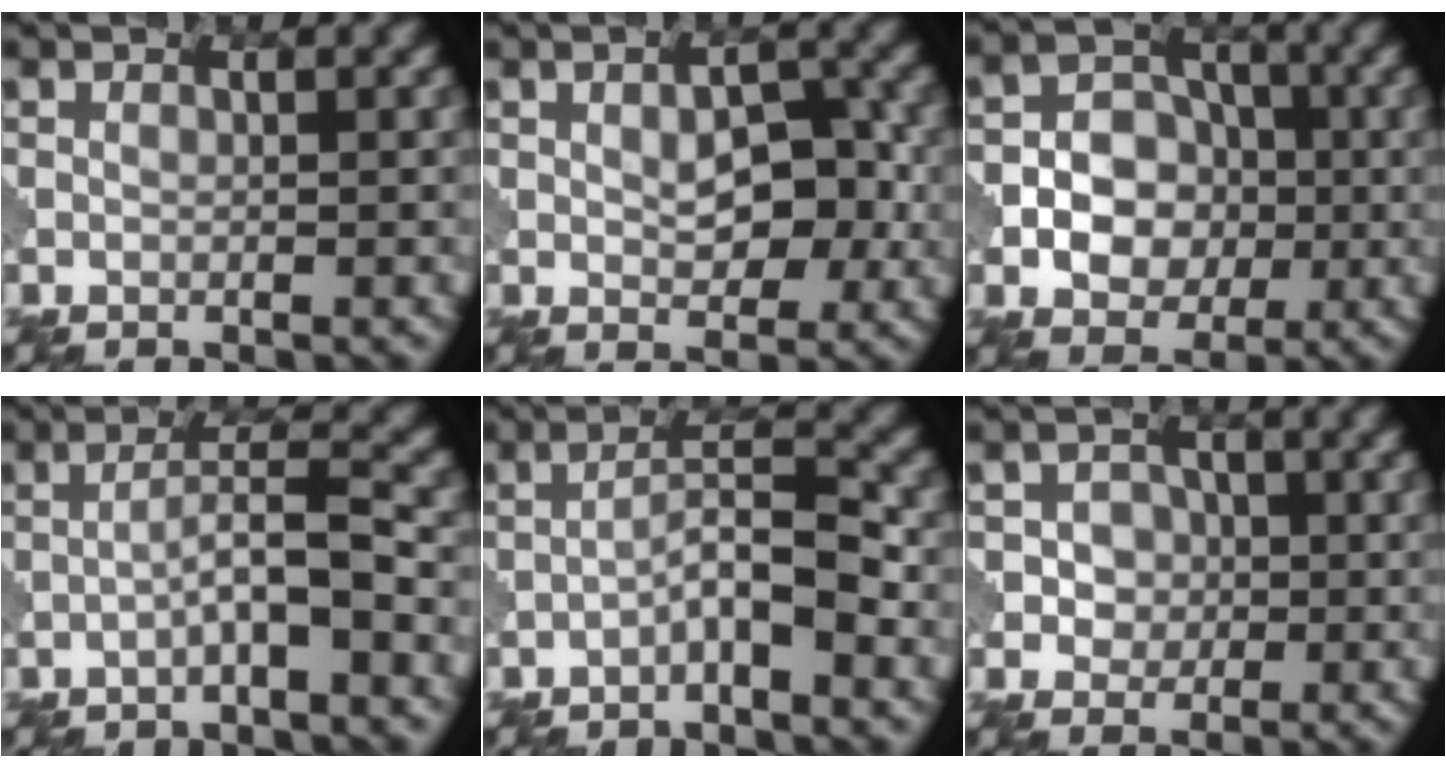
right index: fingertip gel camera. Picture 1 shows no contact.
{"total": 4.4, "force": [-0.1, 2.4, 3.8], "torque": [-0.060, 0.000, 0.003]}
{"total": 6.1, "force": [-1.2, 4.9, 3.4], "torque": [-0.033, 0.003, -0.035]}
{"total": 3.6, "force": [-1.5, 0.3, 3.3], "torque": [-0.058, 0.019, -0.033]}
{"total": 4.0, "force": [-1.9, 0.8, 3.4], "torque": [-0.059, 0.019, -0.040]}
{"total": 2.5, "force": [-0.1, 2.4, 0.9], "torque": [-0.003, 0.000, -0.010]}